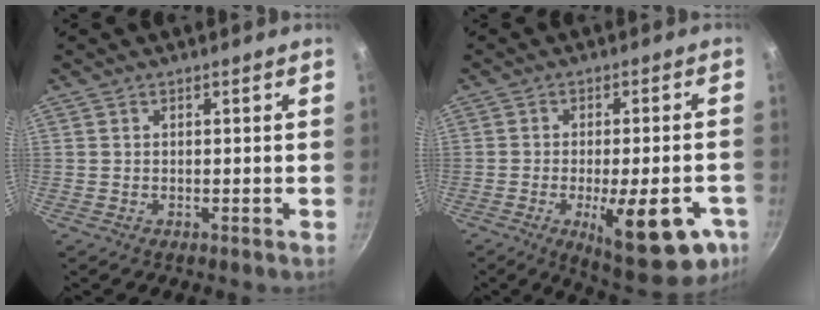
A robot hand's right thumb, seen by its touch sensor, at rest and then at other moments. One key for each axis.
{"total": 15.6, "fx": -6.6, "fy": 5.4, "fz": 13.1, "tx": -0.146, "ty": 0.014, "tz": -0.075}